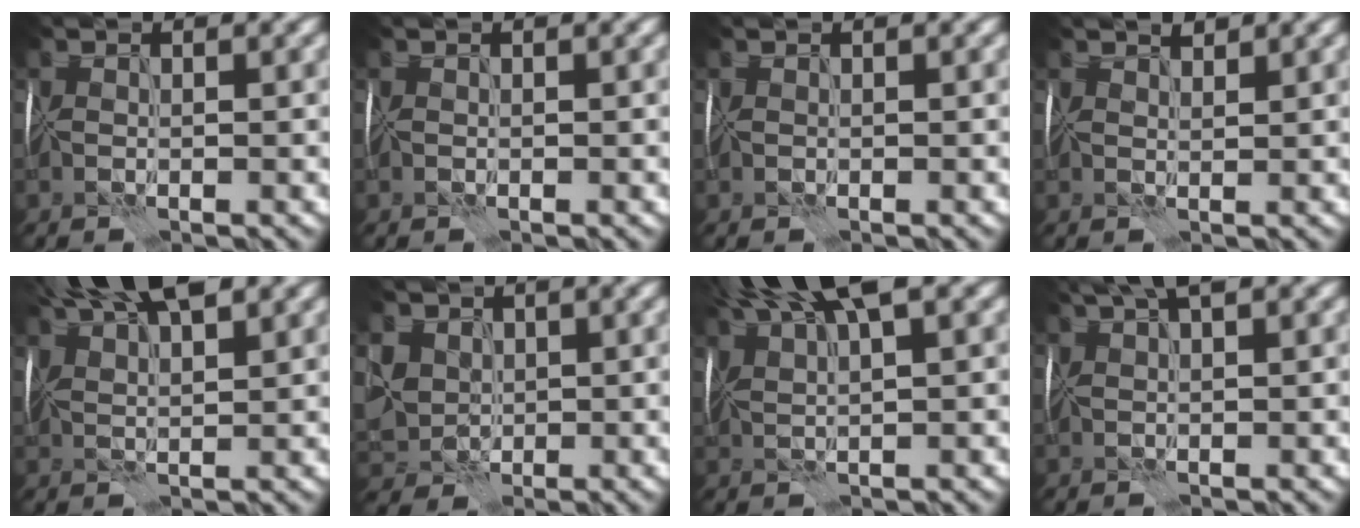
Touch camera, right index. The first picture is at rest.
{"total": 0.0}
{"total": 0.8, "force": [0.4, 0.3, 0.6], "torque": [-0.008, 0.004, 0.004]}
{"total": 2.2, "force": [1.7, 0.9, 1.0], "torque": [-0.004, 0.013, 0.020]}
{"total": 9.2, "force": [6.1, 3.0, 6.2], "torque": [-0.100, 0.029, 0.083]}
{"total": 3.6, "force": [1.0, 3.5, 0.4], "torque": [-0.035, 0.011, 0.019]}
{"total": 9.6, "force": [5.7, 2.9, 7.2], "torque": [-0.128, 0.031, 0.088]}
{"total": 4.3, "force": [2.9, 1.1, 2.9], "torque": [-0.044, 0.023, 0.041]}